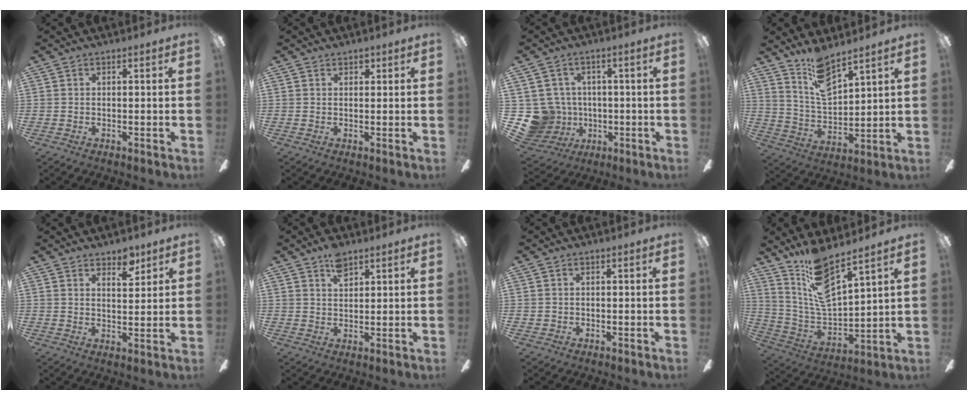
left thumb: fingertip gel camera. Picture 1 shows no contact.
{"total": 1.7, "force": [1.2, 1.1, 0.6], "torque": [0.004, -0.004, 0.019]}
{"total": 10.4, "force": [-1.0, 10.0, 2.4], "torque": [-0.101, 0.007, -0.011]}
{"total": 10.3, "force": [8.3, 3.3, 5.2], "torque": [-0.103, -0.047, 0.152]}
{"total": 5.8, "force": [4.6, 2.5, 2.5], "torque": [-0.009, -0.029, 0.075]}
{"total": 5.0, "force": [3.4, 2.4, 2.7], "torque": [-0.037, -0.012, 0.058]}
{"total": 0.6, "force": [0.2, 0.6, 0.1], "torque": [-0.001, 0.007, 0.002]}
{"total": 13.5, "force": [10.5, 3.5, 7.7], "torque": [-0.165, -0.069, 0.193]}